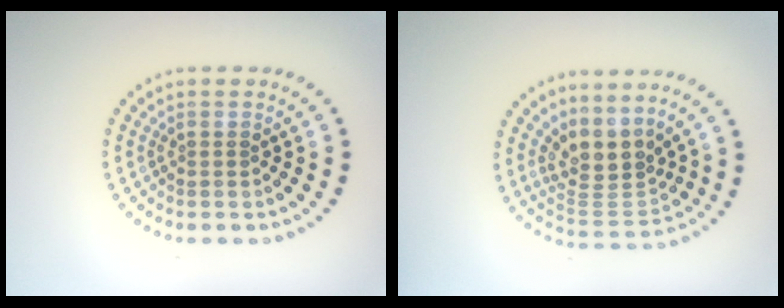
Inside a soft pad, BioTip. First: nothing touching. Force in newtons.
{"total": 3.9, "press": 3.0, "slide": 2.5}